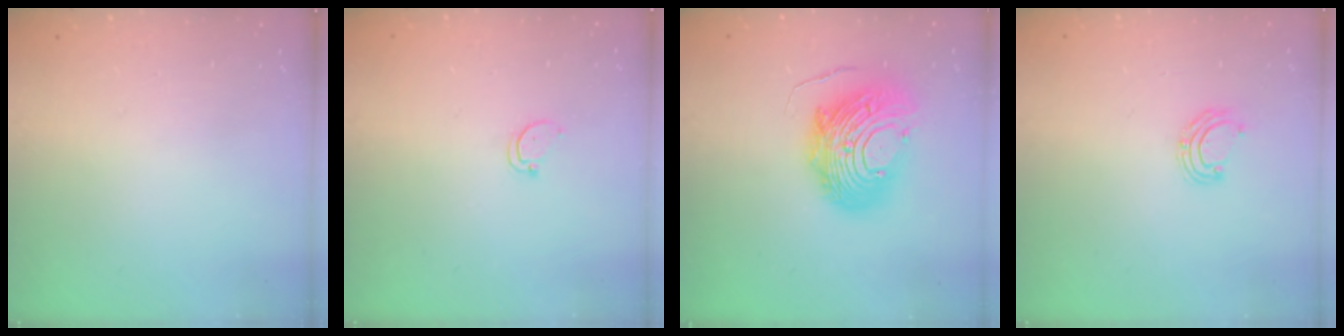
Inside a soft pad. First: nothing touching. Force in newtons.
{"total": 2.9, "press": 2.9, "slide": 0.2}
{"total": 14.8, "press": 14.7, "slide": 1.3}
{"total": 6.0, "press": 5.9, "slide": 1.1}